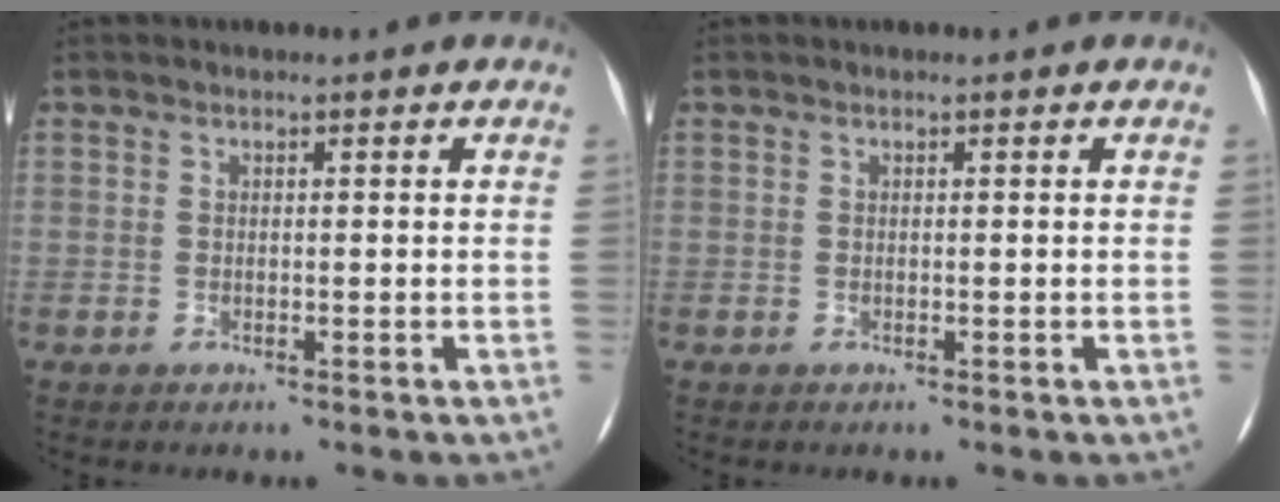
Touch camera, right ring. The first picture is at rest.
{"total": 0.0}